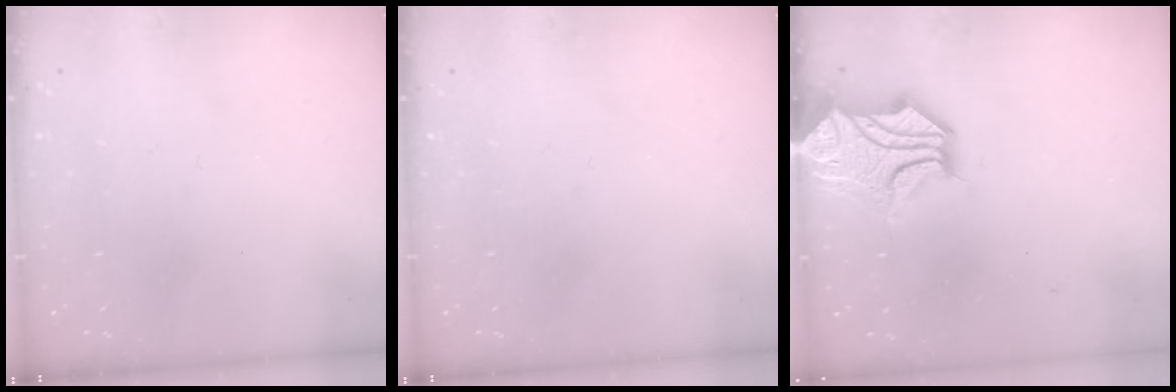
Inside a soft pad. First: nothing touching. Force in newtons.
{"total": 0.0}
{"total": 6.6, "press": 6.2, "slide": 2.1}